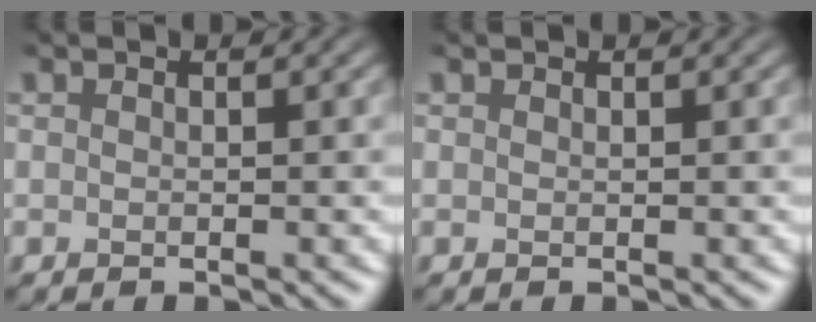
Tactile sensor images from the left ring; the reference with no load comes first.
{"total": 0.0}